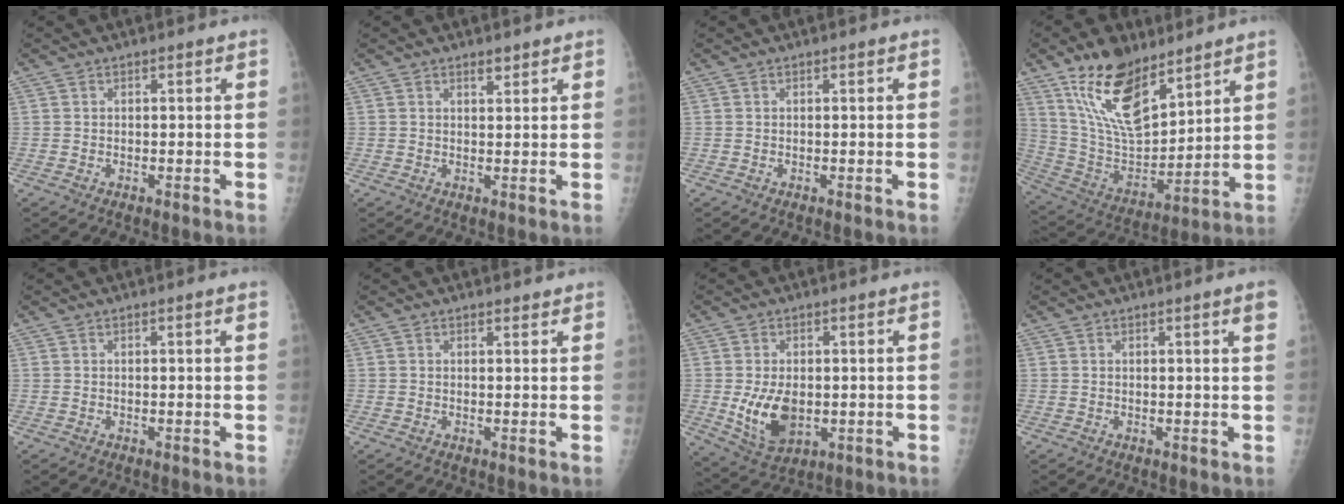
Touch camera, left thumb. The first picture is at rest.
{"total": 1.6, "force": [1.4, 0.6, 0.5], "torque": [0.002, -0.009, 0.020]}
{"total": 0.0}
{"total": 18.2, "force": [11.8, 8.1, 11.2], "torque": [-0.163, -0.064, 0.234]}
{"total": 0.7, "force": [0.4, -0.1, 0.6], "torque": [-0.013, 0.000, 0.006]}
{"total": 1.3, "force": [1.2, 0.5, 0.2], "torque": [0.008, -0.006, 0.017]}
{"total": 8.8, "force": [-0.6, 5.7, 6.7], "torque": [-0.103, -0.014, 0.005]}
{"total": 2.0, "force": [1.1, -0.2, 1.6], "torque": [-0.022, -0.005, 0.014]}